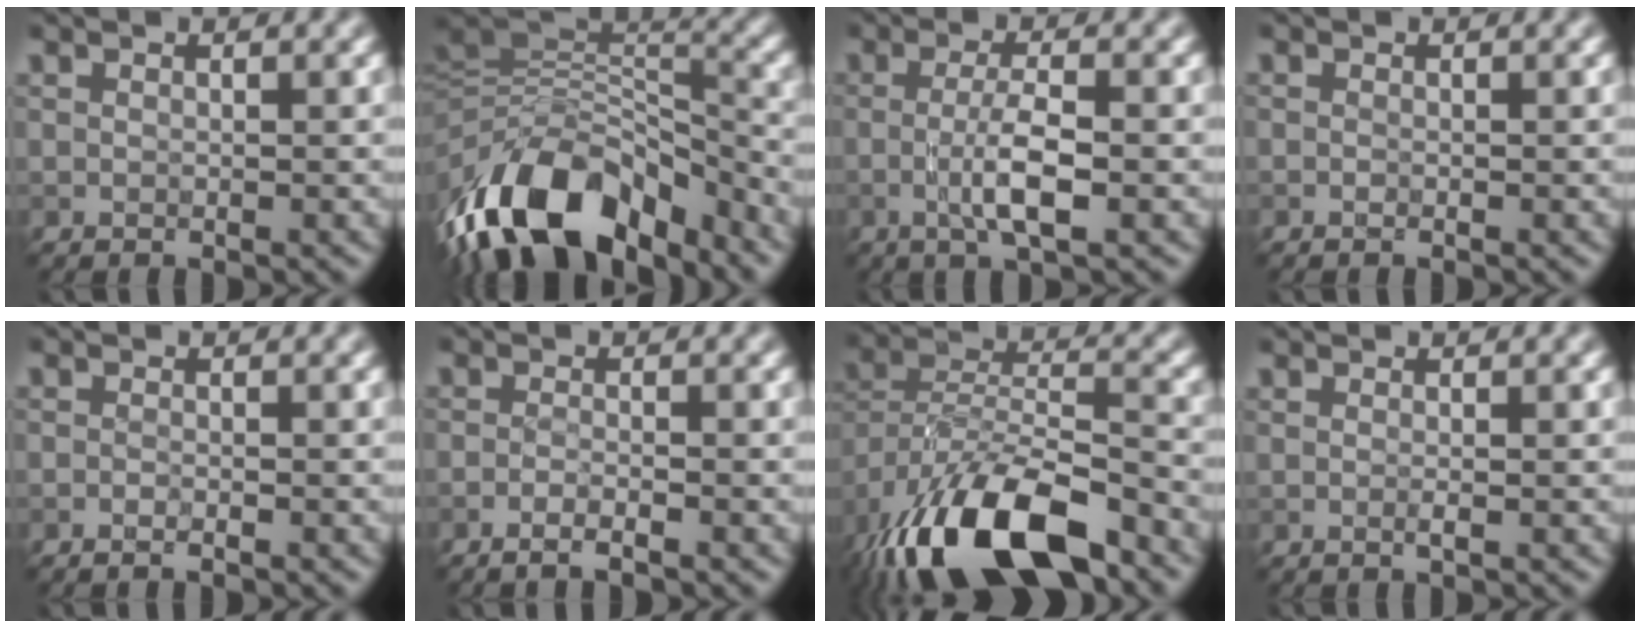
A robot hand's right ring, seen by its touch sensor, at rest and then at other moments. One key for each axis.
{"total": 13.2, "fx": -7.9, "fy": 6.4, "fz": 8.4, "tx": -0.153, "ty": 0.020, "tz": -0.143}
{"total": 3.9, "fx": -0.8, "fy": 0.8, "fz": 3.8, "tx": -0.070, "ty": 0.000, "tz": -0.019}
{"total": 0.0}
{"total": 0.7, "fx": -0.4, "fy": 0.2, "fz": 0.5, "tx": -0.008, "ty": -0.005, "tz": -0.007}
{"total": 1.7, "fx": -1.1, "fy": 0.3, "fz": 1.3, "tx": -0.019, "ty": 0.000, "tz": -0.027}
{"total": 13.9, "fx": -9.1, "fy": 5.4, "fz": 8.9, "tx": -0.173, "ty": -0.009, "tz": -0.161}
{"total": 0.7, "fx": -0.1, "fy": 0.1, "fz": 0.7, "tx": -0.013, "ty": -0.003, "tz": -0.003}